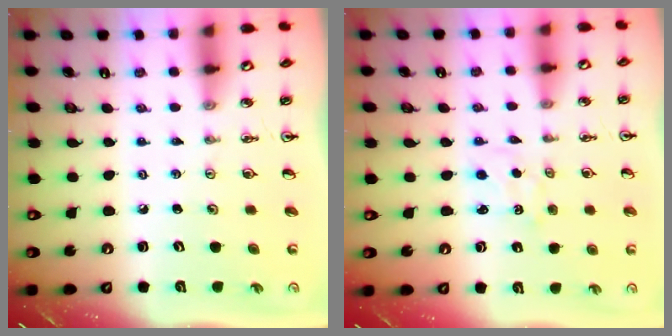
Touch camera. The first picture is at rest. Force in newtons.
{"total": 2.1, "press": 2.1, "slide": 0.2}